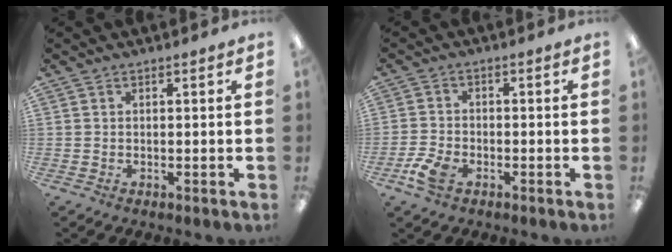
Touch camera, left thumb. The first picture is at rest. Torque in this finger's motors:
{"motor_torque": [-0.03, 0.03, -0.01, 0.01, 0.00]}